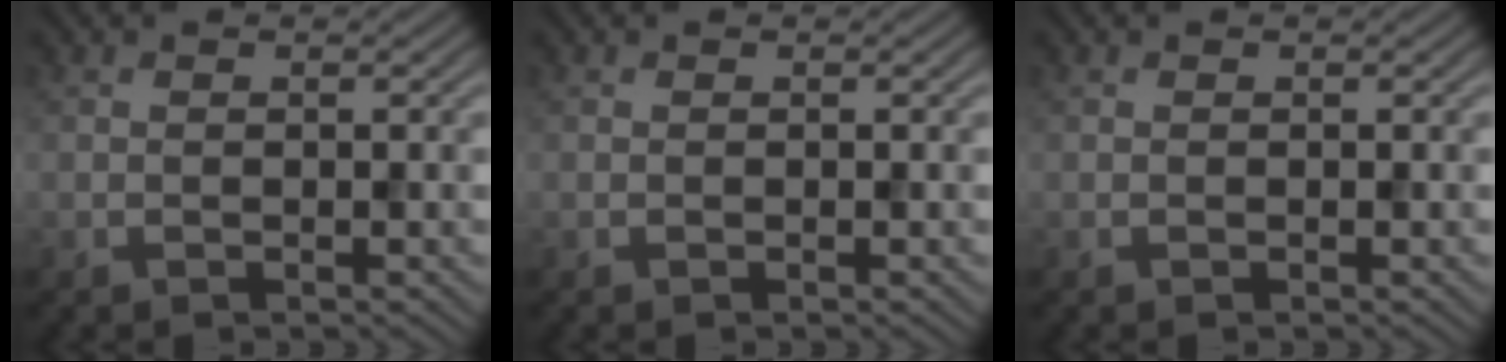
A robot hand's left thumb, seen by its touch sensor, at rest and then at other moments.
{"total": 0.0}
{"total": 0.0}